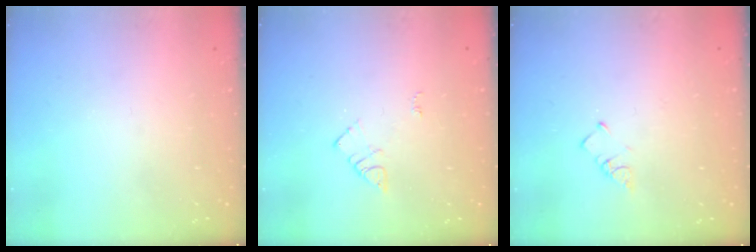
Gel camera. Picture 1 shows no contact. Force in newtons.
{"total": 6.3, "press": 6.3, "slide": 0.6}
{"total": 1.5, "press": 1.5, "slide": 0.3}